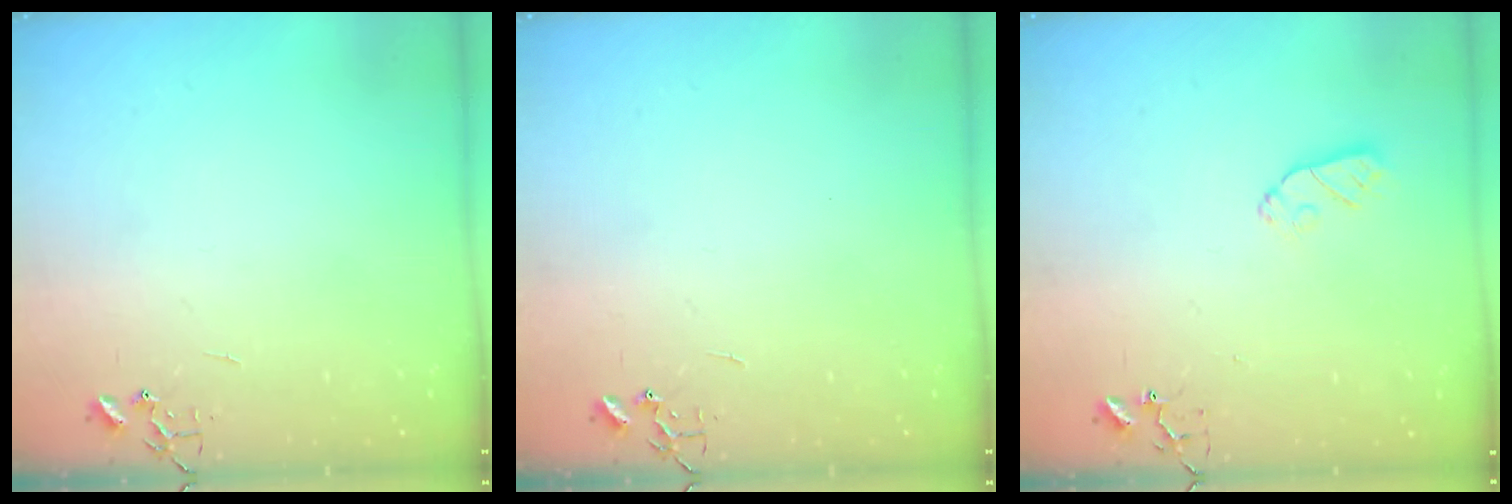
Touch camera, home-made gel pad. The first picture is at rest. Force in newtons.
{"total": 0.0}
{"total": 6.6, "press": 6.6, "slide": 0.2}